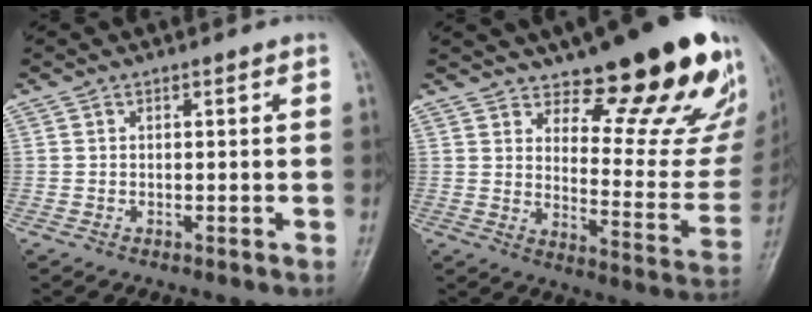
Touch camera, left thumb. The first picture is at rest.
{"total": 22.1, "force": [15.0, 6.6, 14.8], "torque": [-0.151, -0.112, 0.207]}